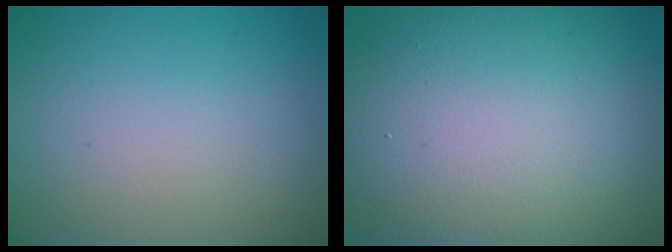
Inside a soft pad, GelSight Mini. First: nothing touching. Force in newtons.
{"total": 16.8, "press": 16.7, "slide": 0.9}